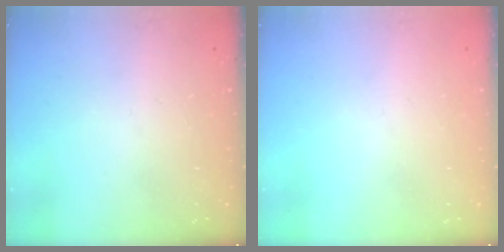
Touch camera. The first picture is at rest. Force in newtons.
{"total": 0.0}